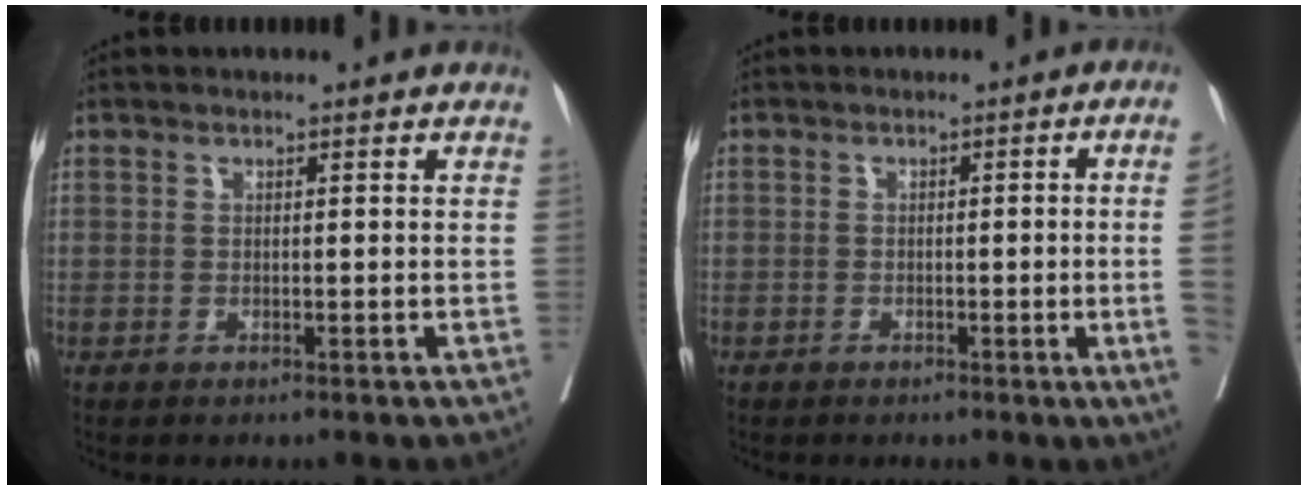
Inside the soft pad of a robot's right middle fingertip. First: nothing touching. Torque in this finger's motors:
{"motor_torque": [1.07, -1.06, -0.25, -0.21]}